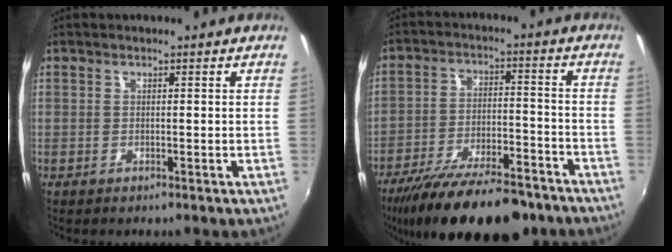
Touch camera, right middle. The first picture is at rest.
{"total": 20.7, "force": [-16.3, 6.0, 11.2], "torque": [-0.208, -0.033, -0.244]}